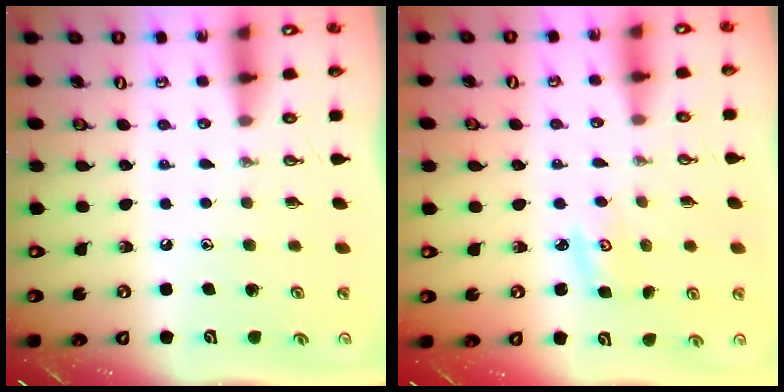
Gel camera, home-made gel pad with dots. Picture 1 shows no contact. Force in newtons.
{"total": 2.6, "press": 2.6, "slide": 0.3}